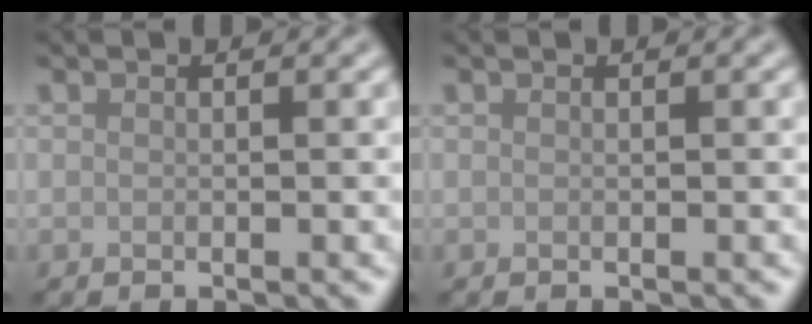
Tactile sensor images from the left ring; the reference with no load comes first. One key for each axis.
{"total": 0.0}